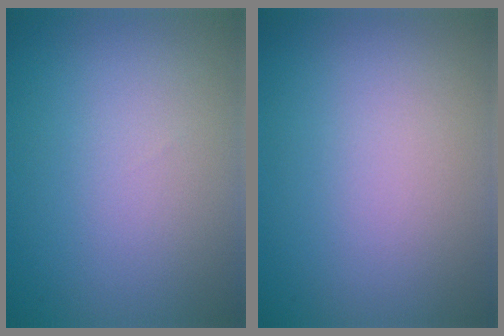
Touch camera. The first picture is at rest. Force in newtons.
{"total": 0.0}